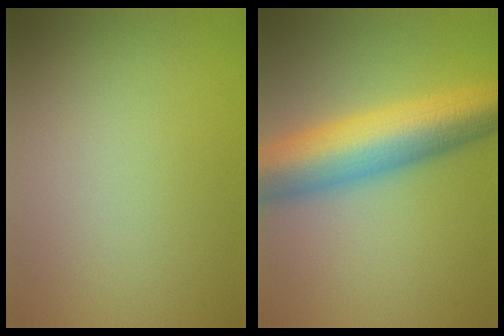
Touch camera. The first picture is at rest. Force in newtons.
{"total": 10.7, "press": 10.7, "slide": 0.2}